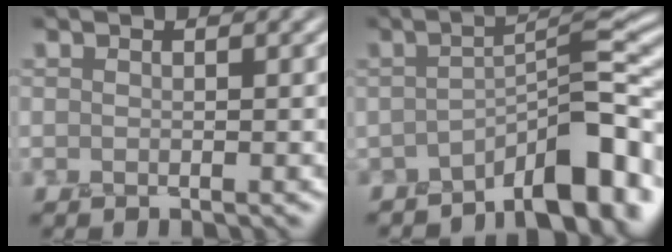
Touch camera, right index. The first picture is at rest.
{"total": 8.5, "force": [-4.8, 2.7, 6.5], "torque": [-0.076, 0.011, -0.087]}